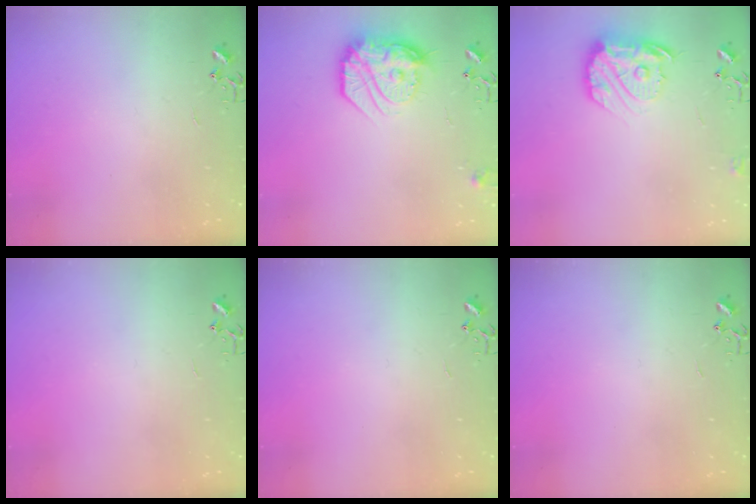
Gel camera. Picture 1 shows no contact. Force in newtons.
{"total": 20.0, "press": 19.9, "slide": 1.6}
{"total": 14.8, "press": 14.8, "slide": 1.3}
{"total": 0.0}
{"total": 0.0}
{"total": 0.0}